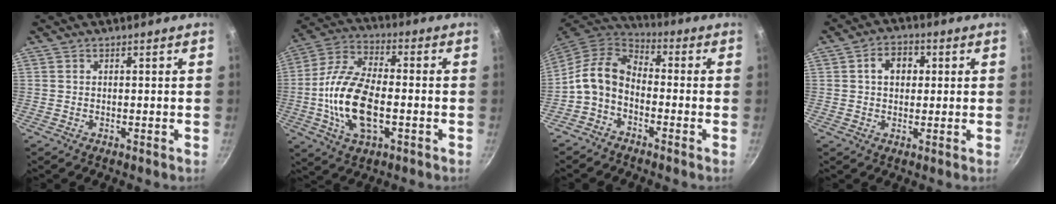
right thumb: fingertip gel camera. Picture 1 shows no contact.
{"total": 16.5, "force": [-2.9, 8.3, 14.0], "torque": [-0.264, 0.026, -0.067]}
{"total": 9.7, "force": [-2.5, 6.5, 6.7], "torque": [-0.126, 0.048, -0.062]}
{"total": 5.9, "force": [1.3, 4.5, 3.6], "torque": [-0.032, 0.010, 0.012]}